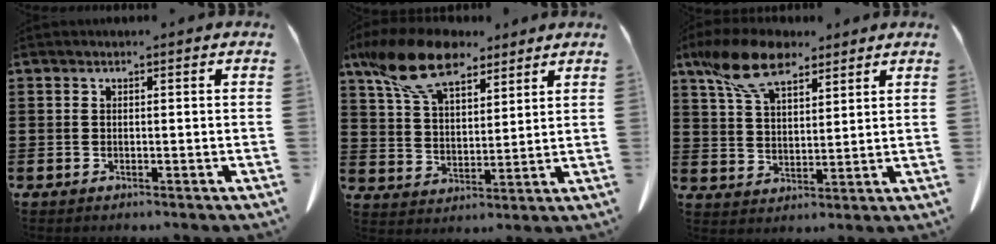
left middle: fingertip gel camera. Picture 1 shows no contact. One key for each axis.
{"total": 13.0, "fx": 9.4, "fy": 5.2, "fz": 7.3, "tx": -0.168, "ty": -0.013, "tz": 0.178}
{"total": 10.9, "fx": 7.6, "fy": 4.6, "fz": 6.3, "tx": -0.151, "ty": -0.010, "tz": 0.142}